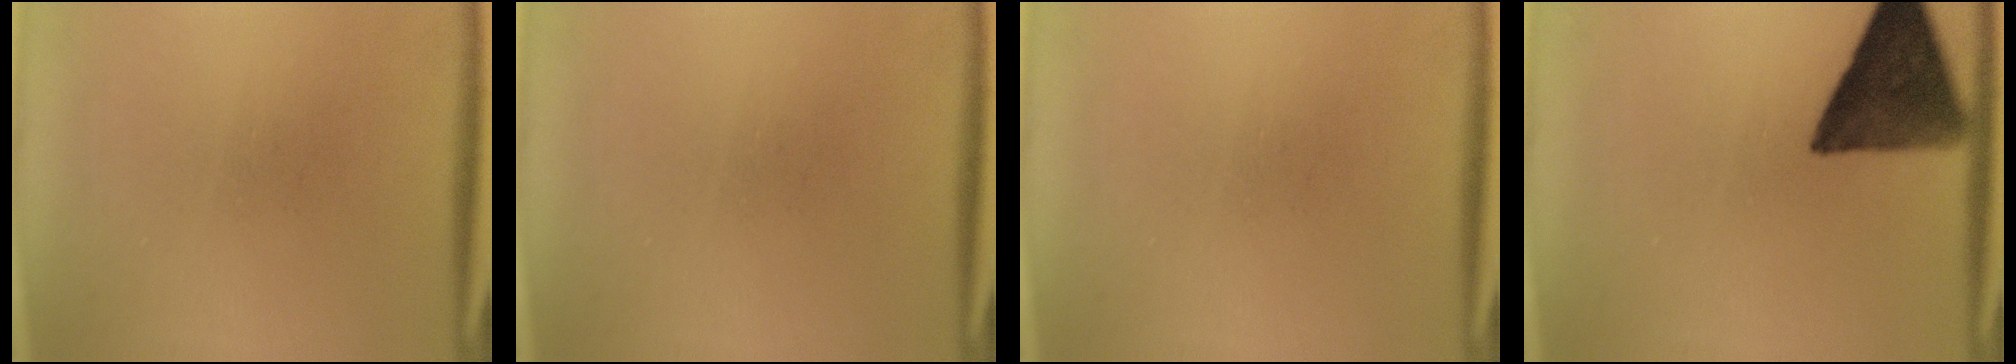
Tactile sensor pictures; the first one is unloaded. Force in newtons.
{"total": 0.0}
{"total": 0.0}
{"total": 13.0}